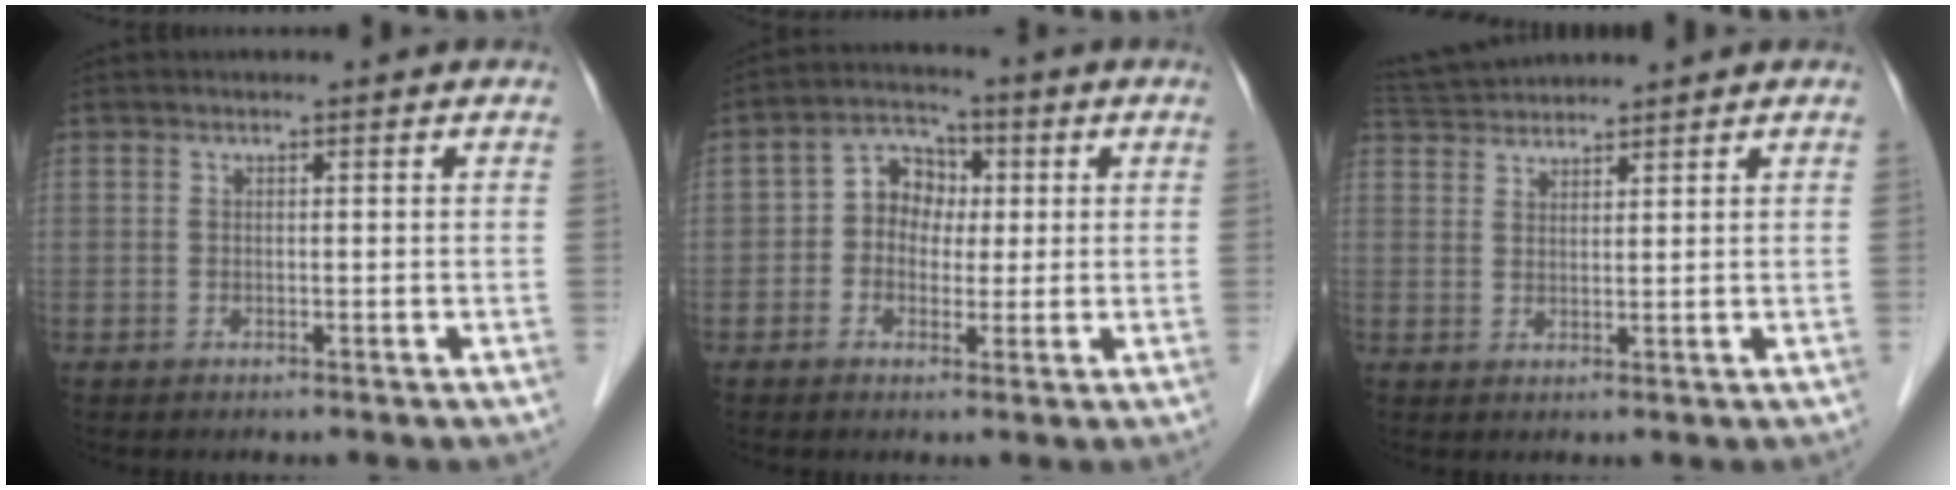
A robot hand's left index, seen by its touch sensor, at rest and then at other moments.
{"total": 6.0, "force": [0.3, 4.9, 3.4], "torque": [-0.064, 0.027, 0.000]}
{"total": 5.2, "force": [5.2, 0.2, 0.7], "torque": [-0.020, 0.032, 0.099]}